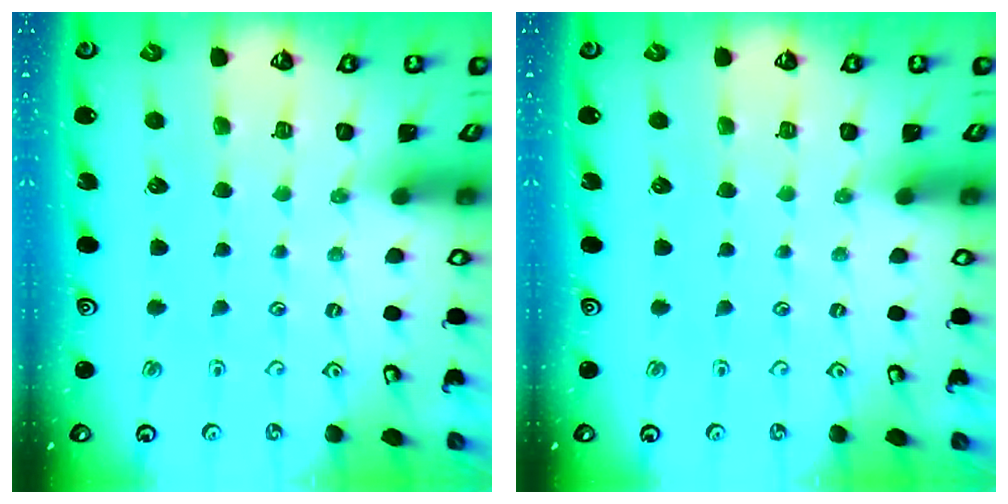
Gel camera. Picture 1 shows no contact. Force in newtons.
{"total": 0.0}